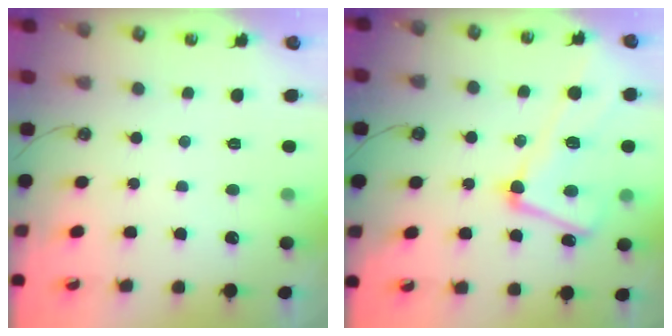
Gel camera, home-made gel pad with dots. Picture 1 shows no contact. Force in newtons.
{"total": 9.0, "press": 8.9, "slide": 1.5}